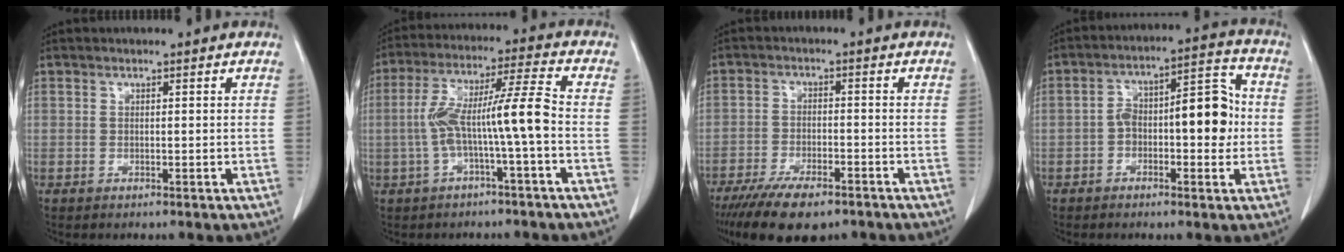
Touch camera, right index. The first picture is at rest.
{"total": 10.0, "force": [-1.8, -0.2, 9.8], "torque": [-0.189, 0.034, -0.033]}
{"total": 10.5, "force": [-7.7, 3.5, 6.2], "torque": [-0.100, -0.013, -0.123]}
{"total": 10.5, "force": [-0.9, 4.0, 9.6], "torque": [-0.143, 0.043, -0.012]}